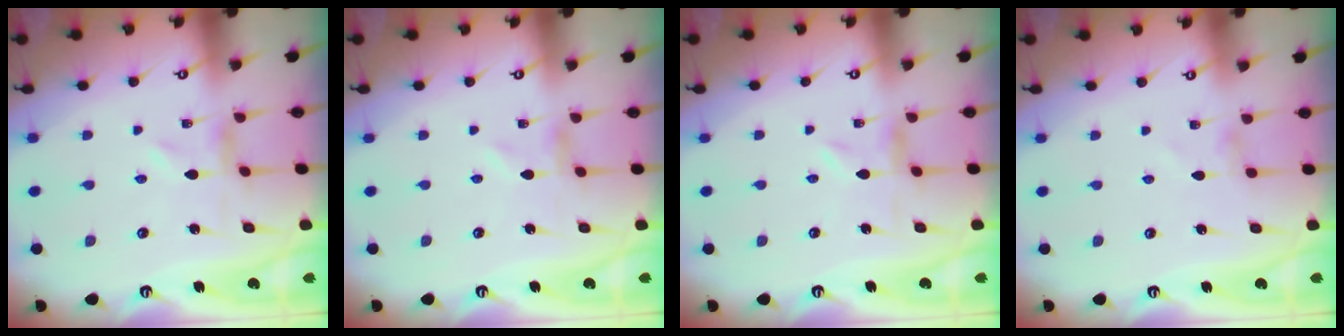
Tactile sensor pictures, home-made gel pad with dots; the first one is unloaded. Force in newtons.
{"total": 0.0}
{"total": 0.7, "press": 0.6, "slide": 0.3}
{"total": 0.0}